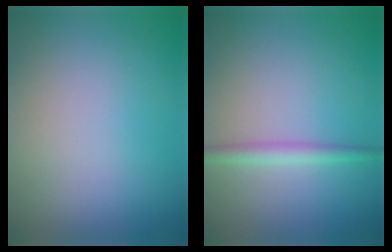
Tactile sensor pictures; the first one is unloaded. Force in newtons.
{"total": 1.7, "press": 1.7, "slide": 0.1}